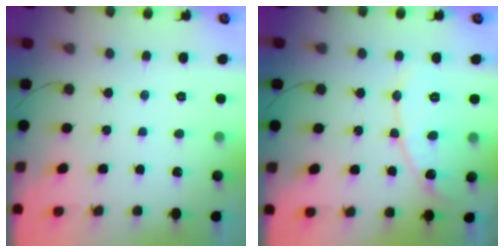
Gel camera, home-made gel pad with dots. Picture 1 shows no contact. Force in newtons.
{"total": 9.6, "press": 9.6, "slide": 0.8}